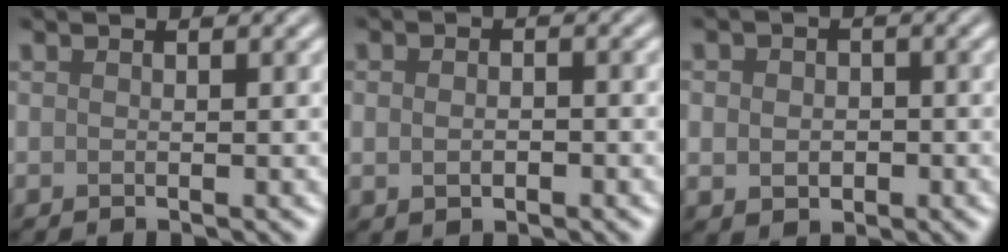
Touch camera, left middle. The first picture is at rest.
{"total": 2.2, "force": [-0.2, 1.5, 1.6], "torque": [-0.021, 0.004, -0.002]}
{"total": 2.9, "force": [-0.3, 2.4, 1.7], "torque": [-0.014, -0.005, -0.008]}